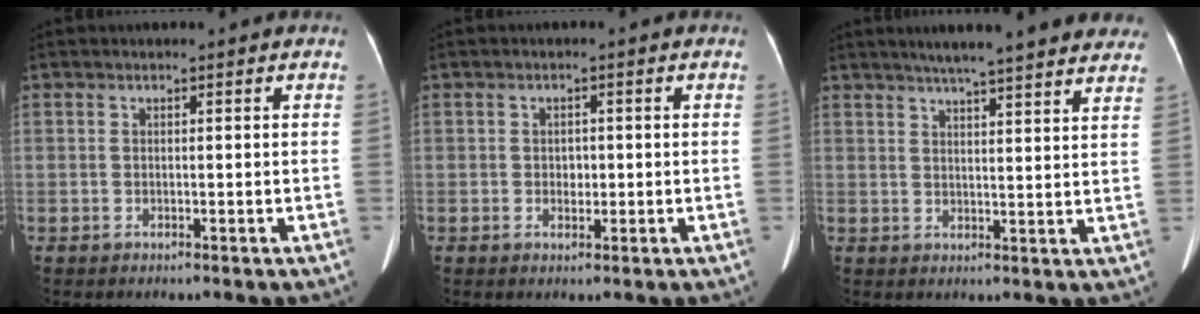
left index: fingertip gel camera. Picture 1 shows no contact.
{"total": 1.8, "force": [-0.2, 1.3, 1.2], "torque": [-0.020, 0.002, 0.000]}
{"total": 17.9, "force": [15.3, 2.0, 9.1], "torque": [-0.127, 0.023, 0.187]}